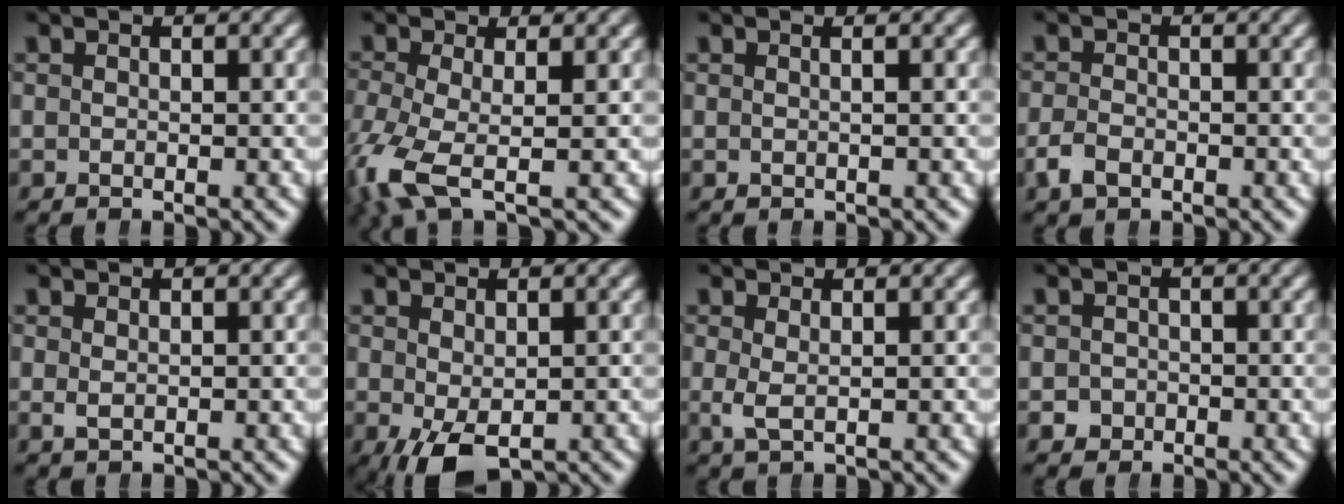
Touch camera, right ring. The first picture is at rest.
{"total": 5.1, "force": [-1.6, 2.6, 4.1], "torque": [-0.120, -0.039, -0.011]}
{"total": 0.6, "force": [0.1, -0.3, 0.5], "torque": [-0.008, 0.002, 0.001]}
{"total": 2.0, "force": [-1.3, 1.1, 0.9], "torque": [-0.024, -0.010, -0.021]}
{"total": 0.5, "force": [0.3, -0.3, 0.4], "torque": [-0.005, -0.006, 0.013]}
{"total": 3.3, "force": [-1.5, 1.5, 2.6], "torque": [-0.052, -0.029, -0.004]}
{"total": 1.4, "force": [0.0, 0.3, 1.3], "torque": [-0.034, -0.016, 0.012]}
{"total": 2.4, "force": [-1.1, 2.1, 0.3], "torque": [-0.012, -0.016, -0.012]}